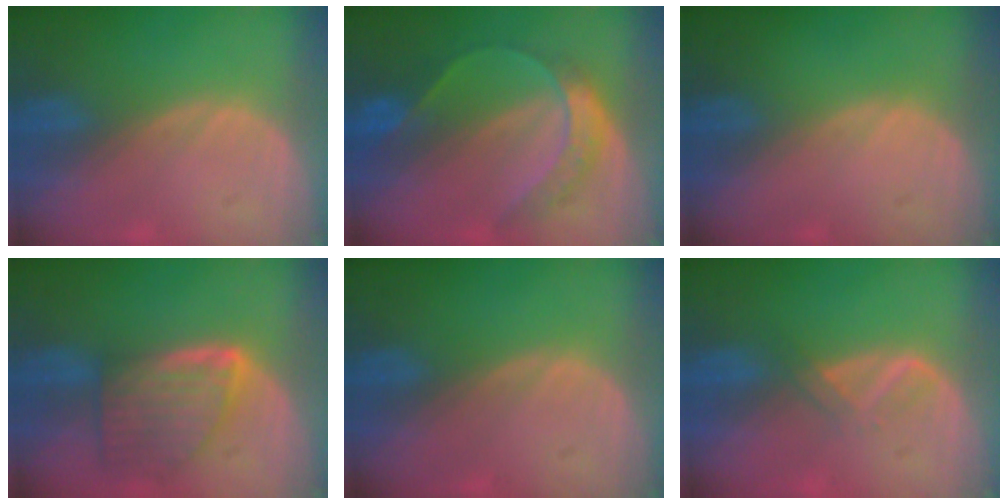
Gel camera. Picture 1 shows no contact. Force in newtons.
{"total": 7.1, "press": 6.0, "slide": 3.9}
{"total": 0.0}
{"total": 8.0, "press": 7.2, "slide": 3.5}
{"total": 0.0}
{"total": 2.1, "press": 2.1, "slide": 0.2}